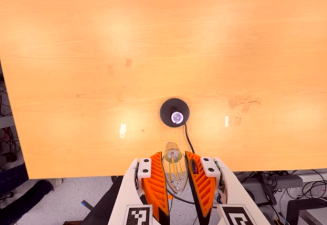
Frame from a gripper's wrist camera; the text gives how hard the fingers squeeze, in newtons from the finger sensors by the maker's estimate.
{"total": 13.9, "left": 15.1, "right": 12.7}